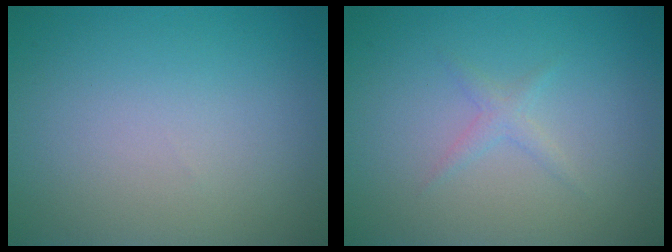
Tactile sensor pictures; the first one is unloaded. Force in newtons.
{"total": 1.1, "press": 1.1, "slide": 0.1}